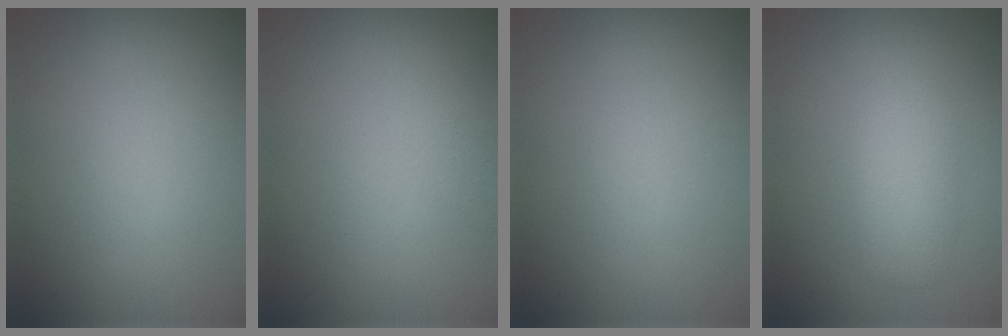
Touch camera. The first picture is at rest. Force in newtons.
{"total": 1.4, "press": 1.4, "slide": 0.1}
{"total": 0.0}
{"total": 3.0, "press": 3.0, "slide": 0.1}